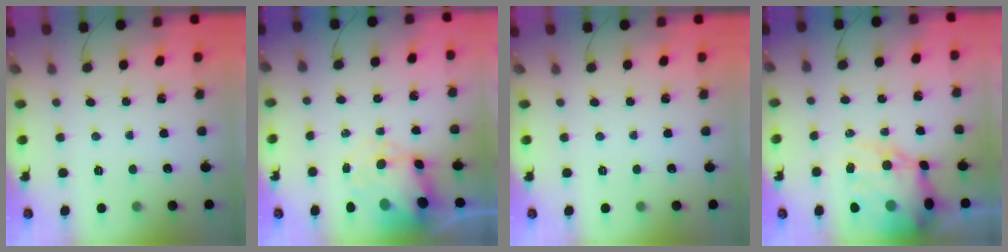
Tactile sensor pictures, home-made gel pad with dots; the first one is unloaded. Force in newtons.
{"total": 7.3, "press": 7.0, "slide": 2.0}
{"total": 0.0}
{"total": 15.4, "press": 14.9, "slide": 3.9}